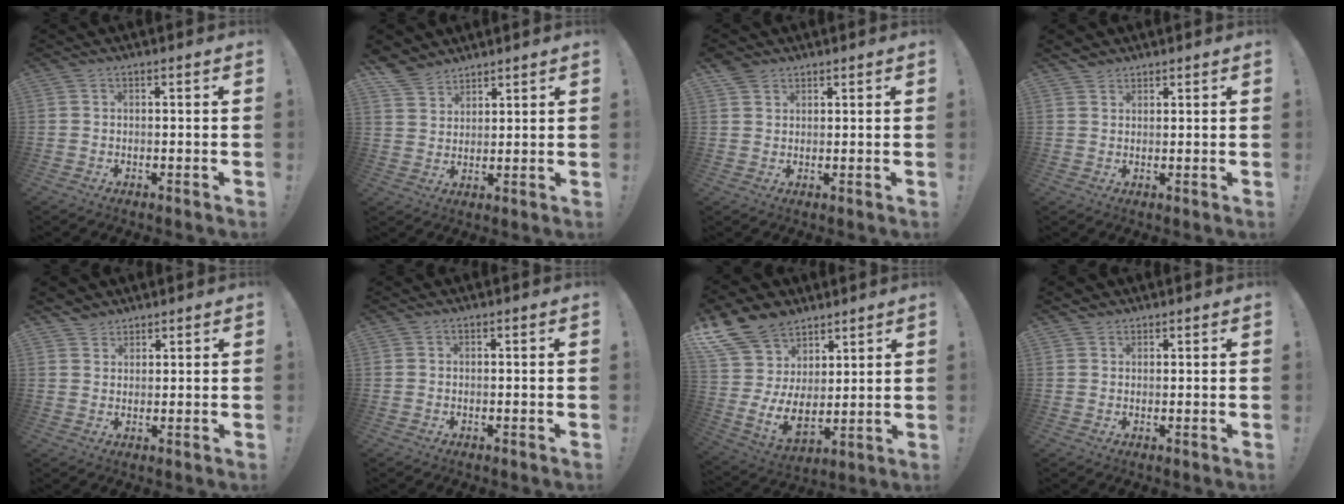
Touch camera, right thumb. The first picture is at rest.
{"total": 6.6, "force": [5.4, 3.6, 0.9], "torque": [-0.023, -0.039, 0.109]}
{"total": 3.2, "force": [2.4, 1.9, 0.7], "torque": [-0.010, -0.012, 0.046]}
{"total": 2.4, "force": [2.0, 1.4, 0.2], "torque": [0.001, -0.013, 0.037]}
{"total": 3.3, "force": [2.7, 1.9, 0.1], "torque": [-0.002, -0.015, 0.050]}
{"total": 0.0}
{"total": 16.0, "force": [7.4, 11.4, 8.5], "torque": [-0.177, -0.059, 0.148]}
{"total": 1.8, "force": [1.3, 1.2, 0.2], "torque": [-0.002, -0.005, 0.025]}